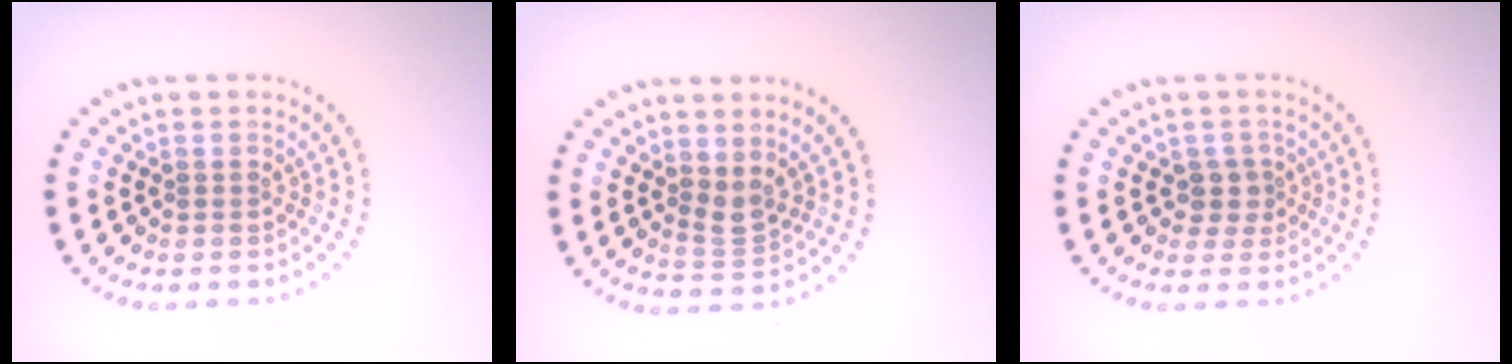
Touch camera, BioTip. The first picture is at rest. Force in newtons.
{"total": 1.8, "press": 1.5, "slide": 1.0}
{"total": 1.7, "press": 1.4, "slide": 1.0}